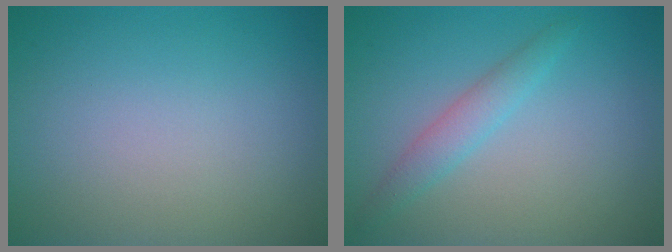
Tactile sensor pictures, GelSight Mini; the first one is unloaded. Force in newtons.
{"total": 2.0, "press": 2.0, "slide": 0.1}